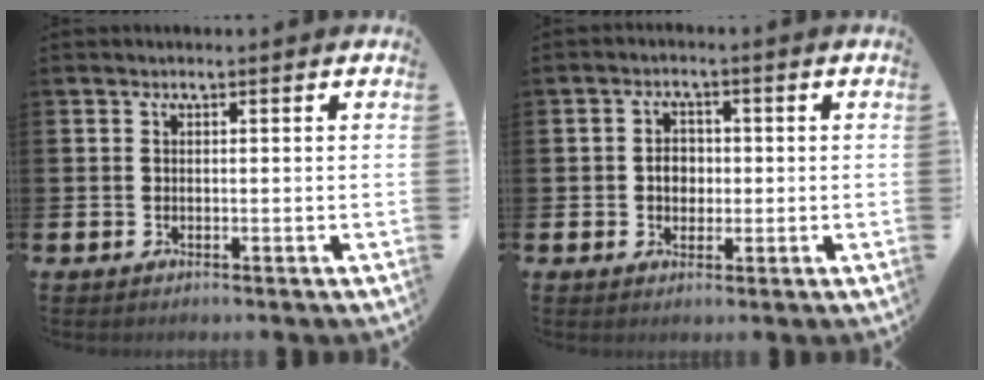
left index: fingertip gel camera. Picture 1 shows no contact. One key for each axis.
{"total": 2.9, "fx": -0.1, "fy": 2.4, "fz": 1.6, "tx": -0.011, "ty": -0.001, "tz": -0.011}